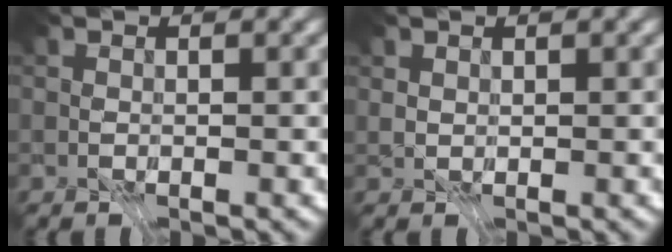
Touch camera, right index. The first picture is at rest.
{"total": 0.7, "force": [0.6, 0.2, -0.1], "torque": [-0.010, -0.005, 0.019]}